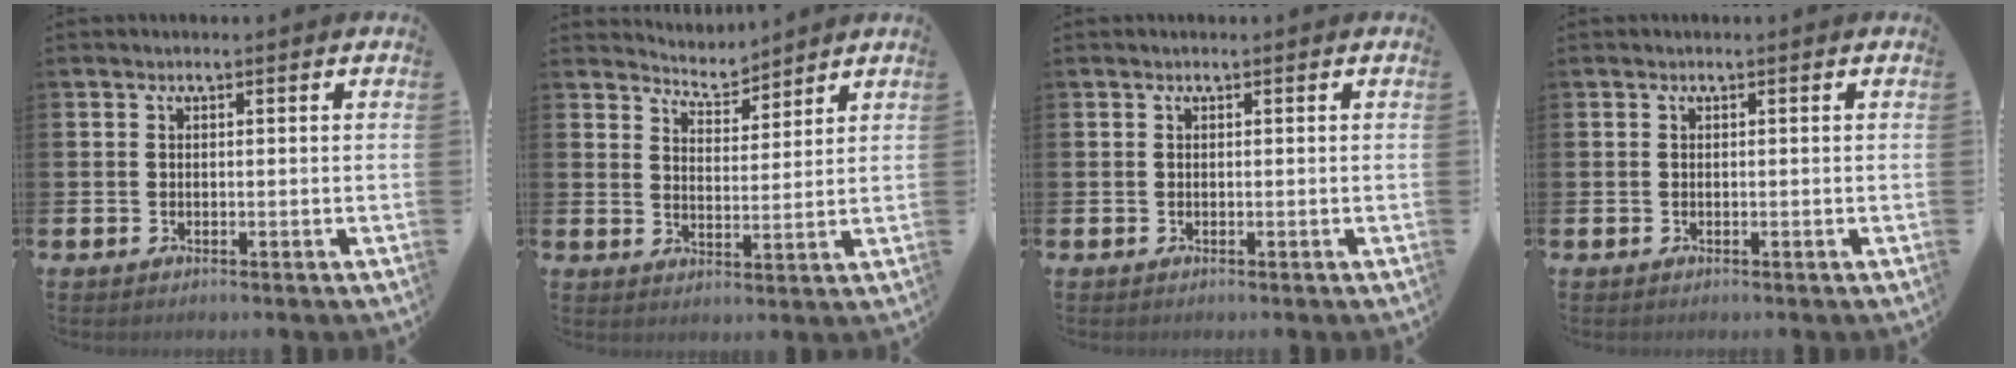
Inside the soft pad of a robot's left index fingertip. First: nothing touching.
{"total": 4.6, "force": [4.5, 0.8, -0.1], "torque": [-0.007, -0.027, 0.081]}
{"total": 0.0}
{"total": 0.0}